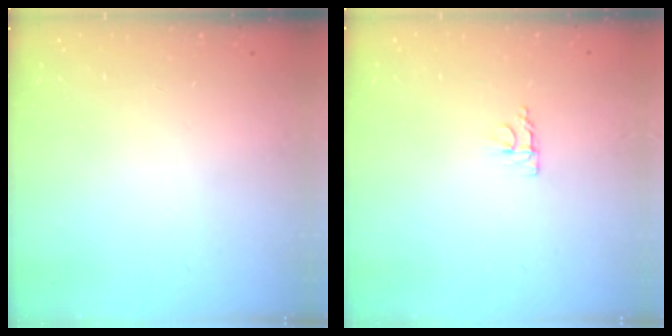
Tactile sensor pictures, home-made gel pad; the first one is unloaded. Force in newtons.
{"total": 4.1, "press": 4.0, "slide": 0.7}